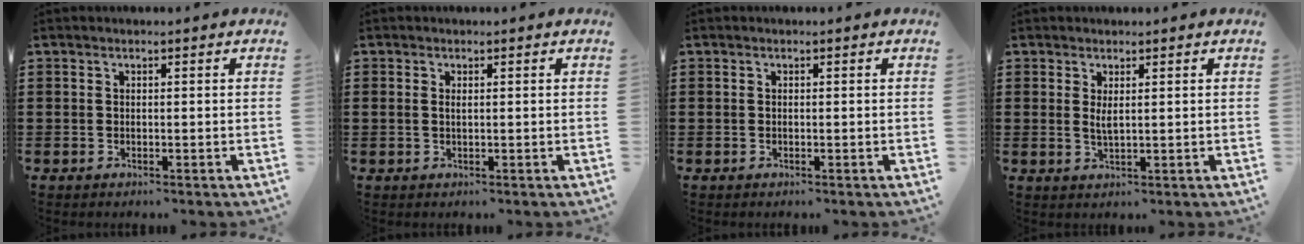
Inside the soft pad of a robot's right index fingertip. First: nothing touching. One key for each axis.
{"total": 0.5, "fx": 0.3, "fy": 0.2, "fz": 0.4, "tx": -0.009, "ty": 0.001, "tz": 0.007}
{"total": 0.0}
{"total": 1.8, "fx": 0.8, "fy": 0.3, "fz": 1.6, "tx": -0.033, "ty": 0.001, "tz": 0.015}